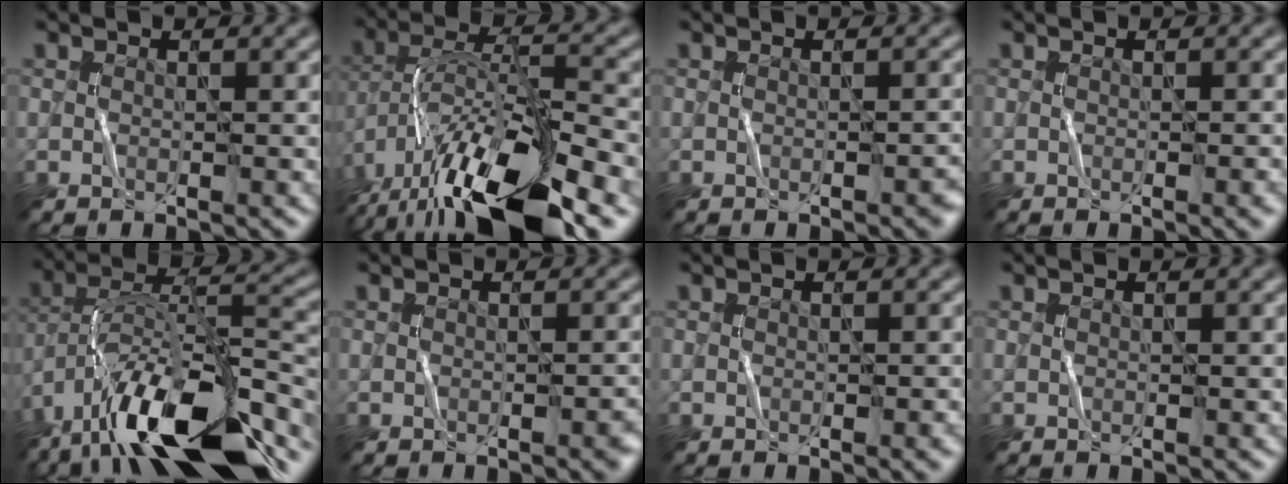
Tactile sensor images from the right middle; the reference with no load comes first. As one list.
[{"total": 15.0, "force": [-9.0, 5.4, 10.7], "torque": [-0.206, 0.006, -0.157]}, {"total": 1.7, "force": [-0.7, 0.5, 1.5], "torque": [-0.009, 0.009, -0.008]}, {"total": 2.1, "force": [-0.5, 0.9, 1.9], "torque": [-0.003, 0.007, -0.004]}, {"total": 15.7, "force": [-10.6, 5.1, 10.3], "torque": [-0.193, 0.023, -0.180]}, {"total": 2.3, "force": [-0.7, 0.7, 2.0], "torque": [-0.012, 0.008, -0.007]}, {"total": 1.8, "force": [-0.4, 0.7, 1.6], "torque": [-0.002, 0.007, -0.003]}, {"total": 0.0}]